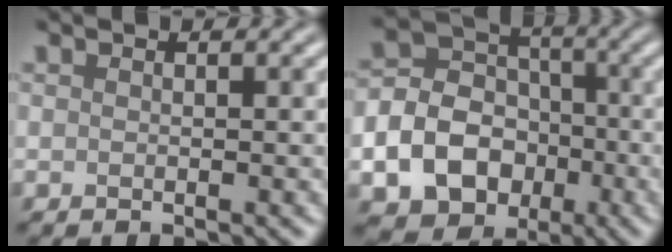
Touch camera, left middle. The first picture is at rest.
{"total": 9.9, "force": [-3.2, 8.2, 4.6], "torque": [-0.084, -0.023, -0.078]}